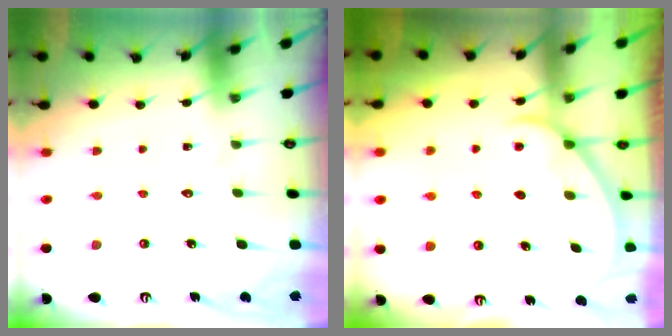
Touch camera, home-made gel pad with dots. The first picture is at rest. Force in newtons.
{"total": 2.1, "press": 2.0, "slide": 0.3}